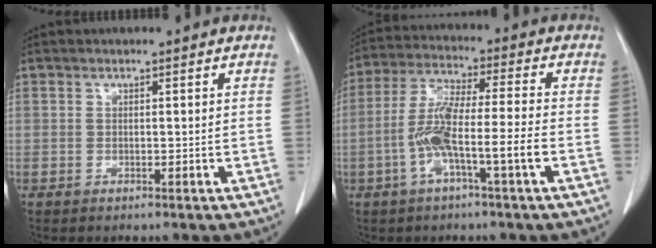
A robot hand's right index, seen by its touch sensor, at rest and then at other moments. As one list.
[{"total": 10.1, "force": [-3.2, 0.0, 9.5], "torque": [-0.190, 0.011, -0.062]}]